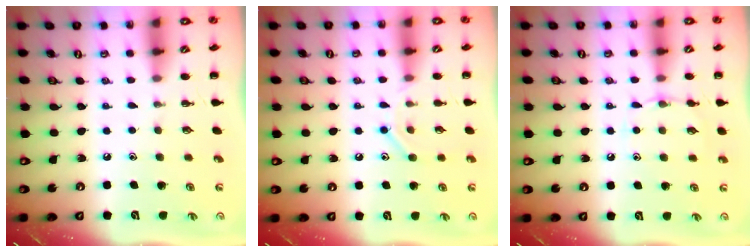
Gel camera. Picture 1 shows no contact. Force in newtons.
{"total": 8.3, "press": 8.2, "slide": 1.2}
{"total": 7.3, "press": 7.0, "slide": 2.1}